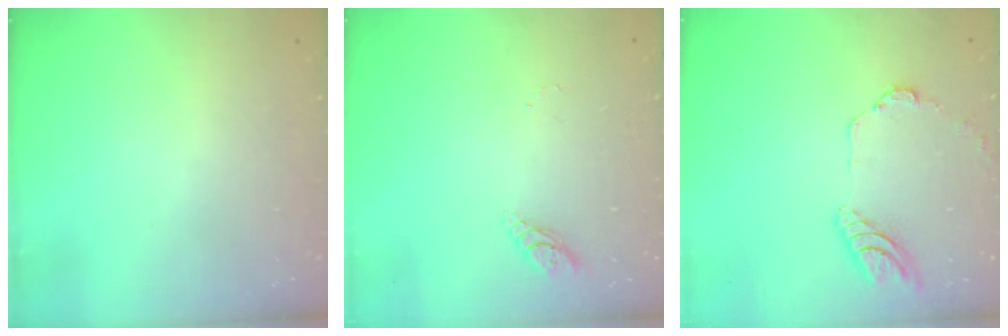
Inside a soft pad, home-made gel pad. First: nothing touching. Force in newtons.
{"total": 4.6, "press": 4.6, "slide": 0.4}
{"total": 11.5, "press": 11.4, "slide": 1.6}